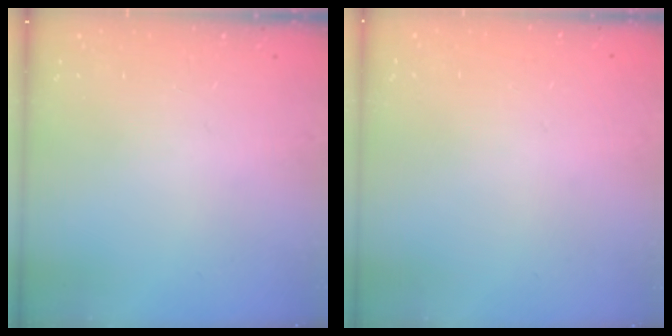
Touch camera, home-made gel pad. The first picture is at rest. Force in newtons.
{"total": 0.0}